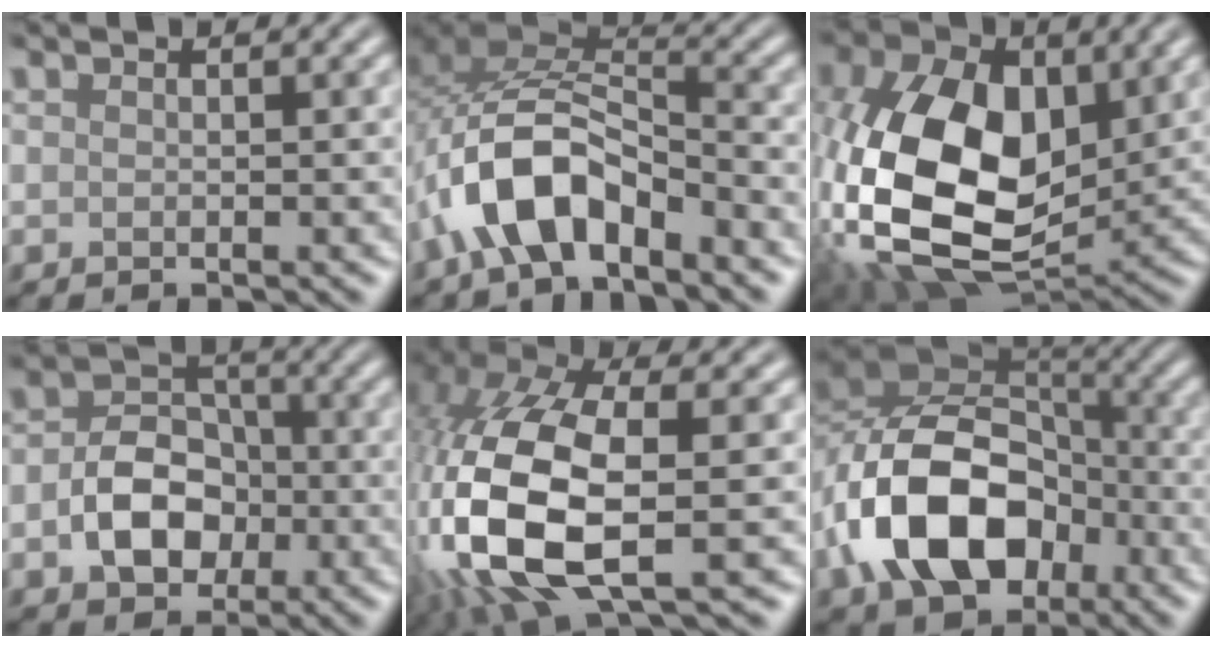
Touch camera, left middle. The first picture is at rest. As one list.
[{"total": 7.9, "force": [-3.9, 3.9, 5.6], "torque": [-0.103, 0.012, -0.077]}, {"total": 16.3, "force": [0.3, 10.8, 12.3], "torque": [-0.282, -0.011, 0.004]}, {"total": 5.8, "force": [-1.4, 4.3, 3.6], "torque": [-0.063, 0.001, -0.022]}, {"total": 14.3, "force": [-2.3, 6.7, 12.4], "torque": [-0.300, -0.002, -0.042]}, {"total": 11.9, "force": [-4.1, 7.9, 7.9], "torque": [-0.152, 0.002, -0.080]}]